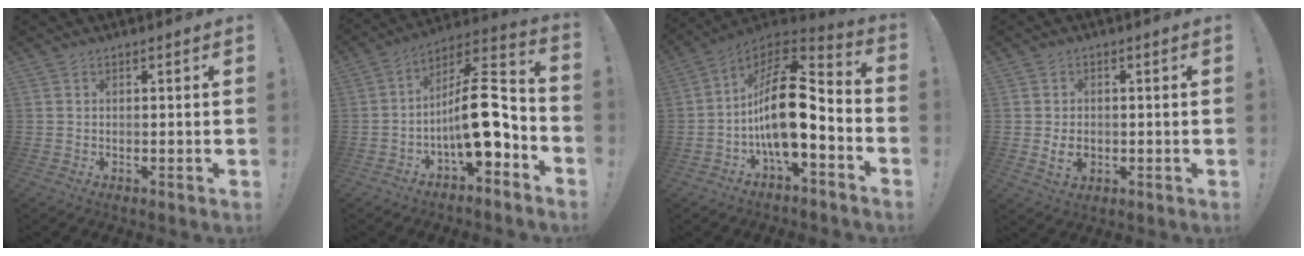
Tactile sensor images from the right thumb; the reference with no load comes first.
{"total": 16.6, "force": [-3.2, 6.2, 15.1], "torque": [-0.258, 0.016, -0.050]}
{"total": 17.8, "force": [-2.2, 8.3, 15.6], "torque": [-0.274, 0.010, -0.034]}
{"total": 4.6, "force": [-0.5, 3.4, 3.0], "torque": [-0.036, -0.001, -0.007]}